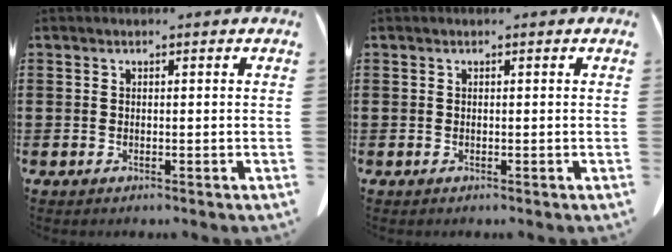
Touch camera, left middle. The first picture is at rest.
{"total": 0.0}